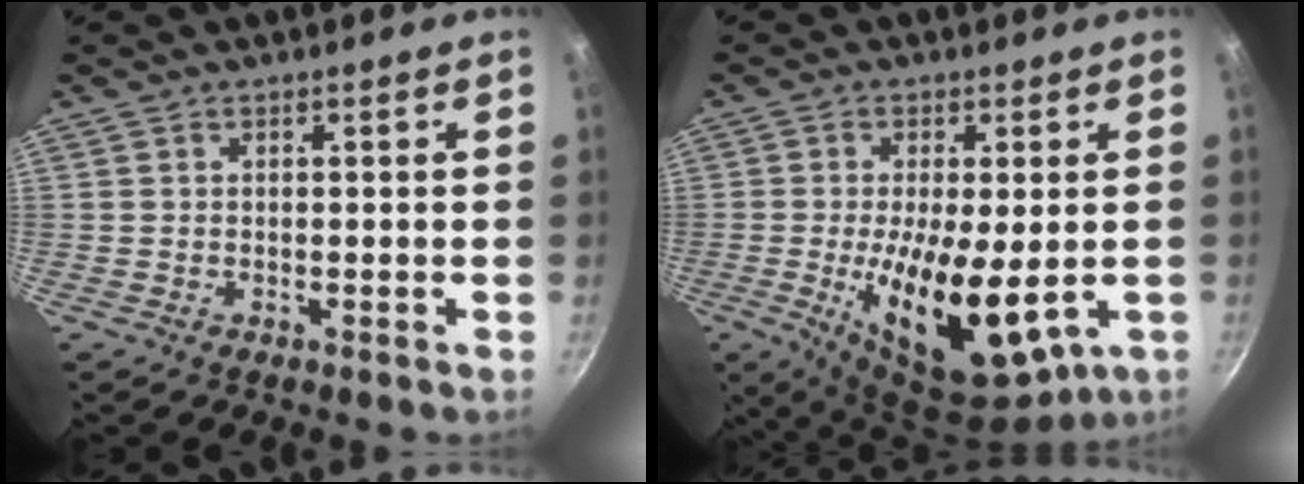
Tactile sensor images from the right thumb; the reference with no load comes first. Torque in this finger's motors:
{"motor_torque": [1.93, 2.90, 1.91, -0.45, 0.53]}